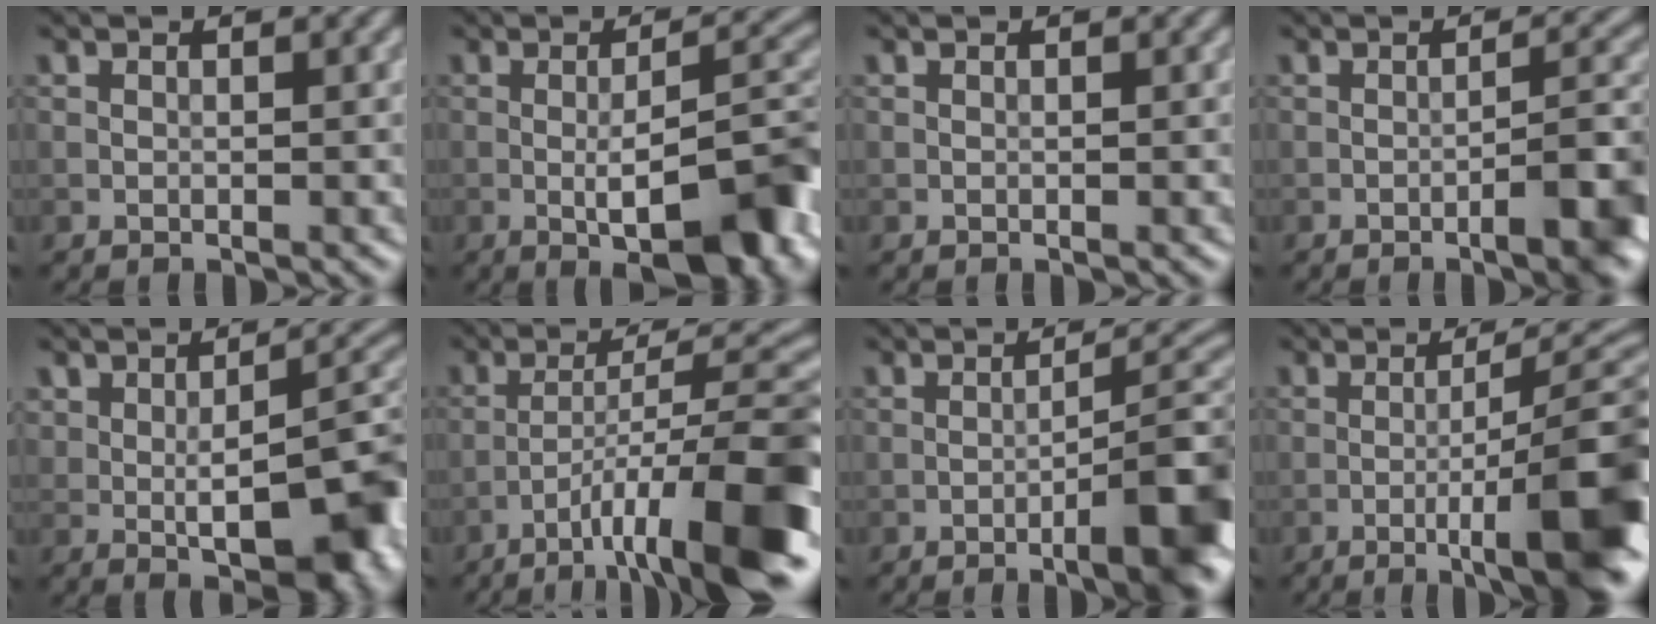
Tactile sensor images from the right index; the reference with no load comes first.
{"total": 9.8, "force": [-2.8, 2.9, 8.9], "torque": [-0.120, 0.005, -0.039]}
{"total": 0.0}
{"total": 5.7, "force": [-2.5, 1.4, 4.9], "torque": [-0.059, 0.013, -0.035]}
{"total": 8.6, "force": [-1.3, 4.0, 7.6], "torque": [-0.105, 0.000, -0.016]}
{"total": 12.4, "force": [-6.6, 2.7, 10.1], "torque": [-0.157, 0.012, -0.101]}
{"total": 9.4, "force": [-3.8, 2.3, 8.3], "torque": [-0.100, 0.010, -0.049]}
{"total": 11.7, "force": [-3.6, 2.5, 10.9], "torque": [-0.143, 0.007, -0.047]}